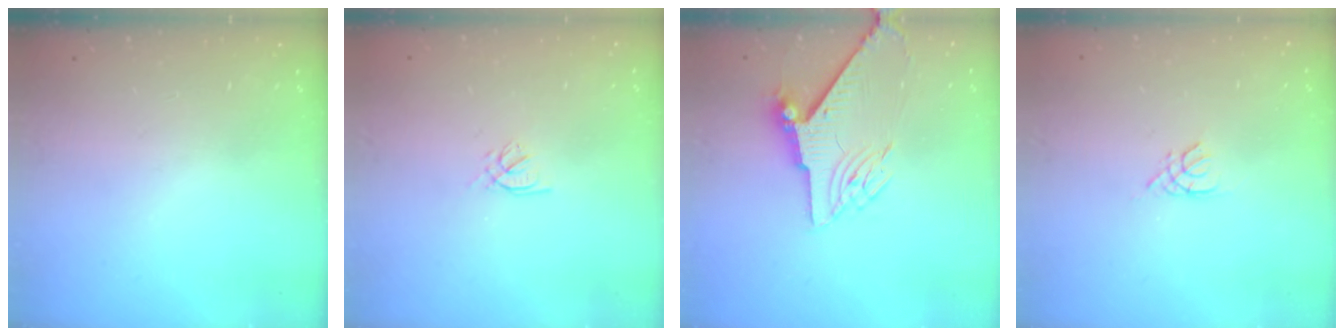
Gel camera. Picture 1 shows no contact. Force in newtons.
{"total": 2.1, "press": 2.0, "slide": 0.5}
{"total": 8.1, "press": 8.1, "slide": 0.6}
{"total": 1.3, "press": 1.3, "slide": 0.3}